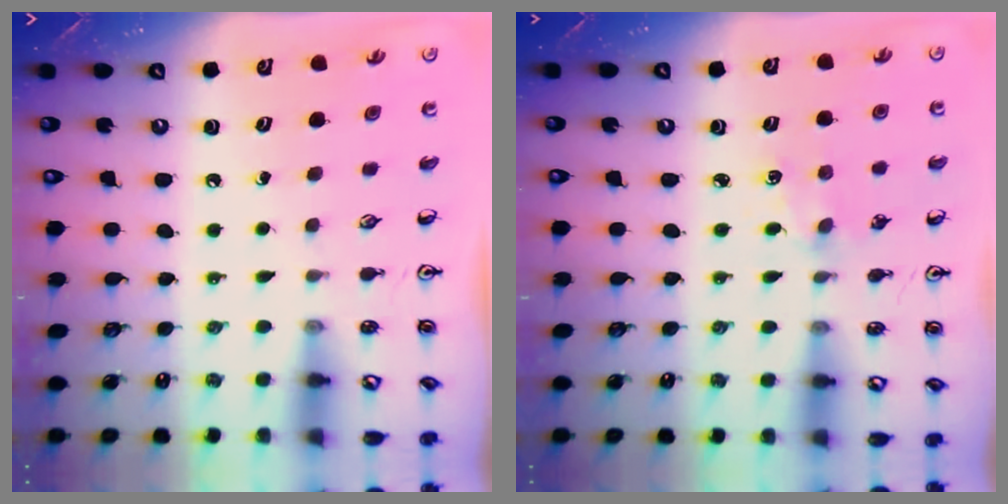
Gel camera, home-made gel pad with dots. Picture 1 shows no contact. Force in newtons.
{"total": 1.2, "press": 1.2, "slide": 0.2}